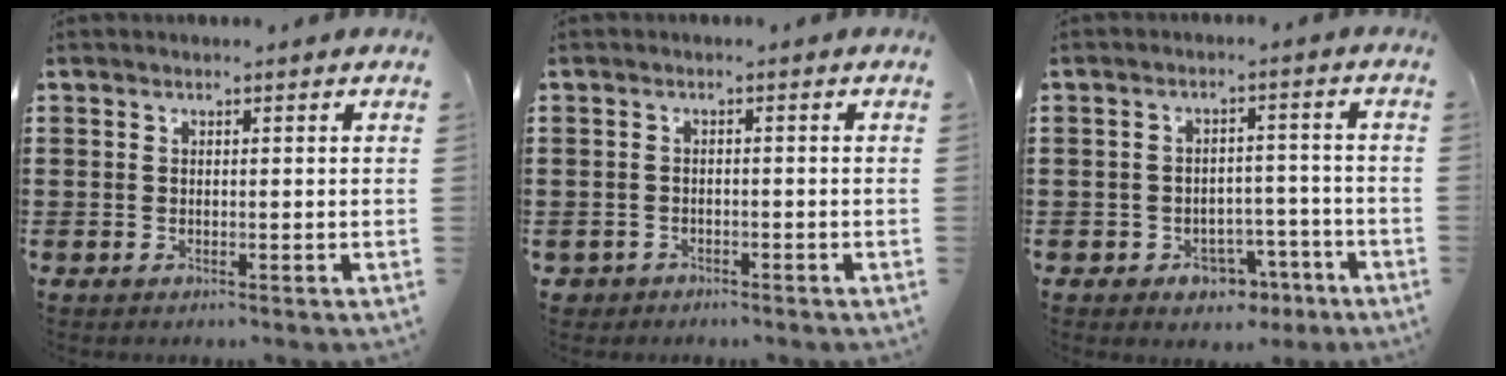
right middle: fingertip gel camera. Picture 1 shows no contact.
{"total": 1.4, "force": [-1.3, 0.6, 0.0], "torque": [-0.006, 0.001, -0.030]}
{"total": 3.8, "force": [-2.9, 2.3, 1.2], "torque": [-0.025, 0.010, -0.058]}